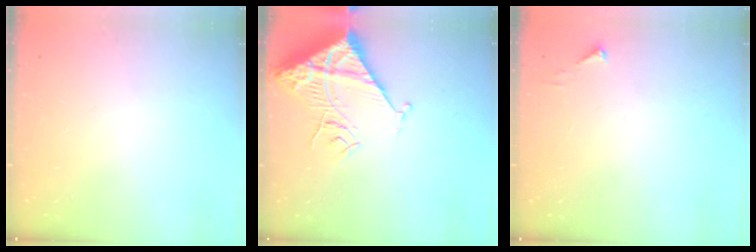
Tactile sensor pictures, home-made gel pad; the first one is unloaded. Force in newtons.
{"total": 14.6, "press": 14.5, "slide": 1.4}
{"total": 2.5, "press": 2.5, "slide": 0.3}